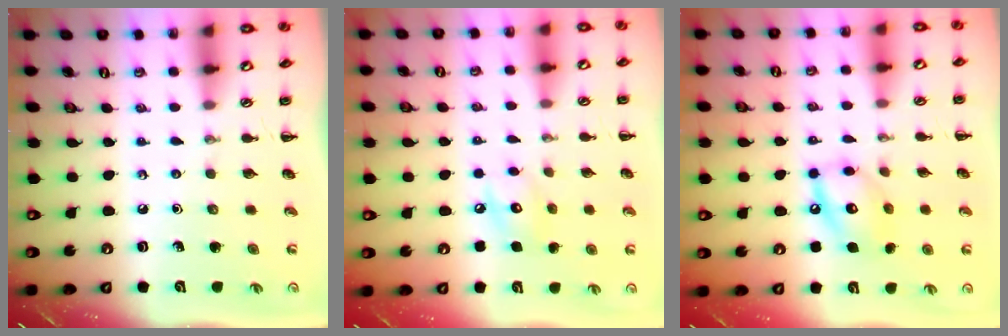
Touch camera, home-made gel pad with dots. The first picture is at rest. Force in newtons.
{"total": 8.0, "press": 8.0, "slide": 0.9}
{"total": 12.1, "press": 12.0, "slide": 1.4}